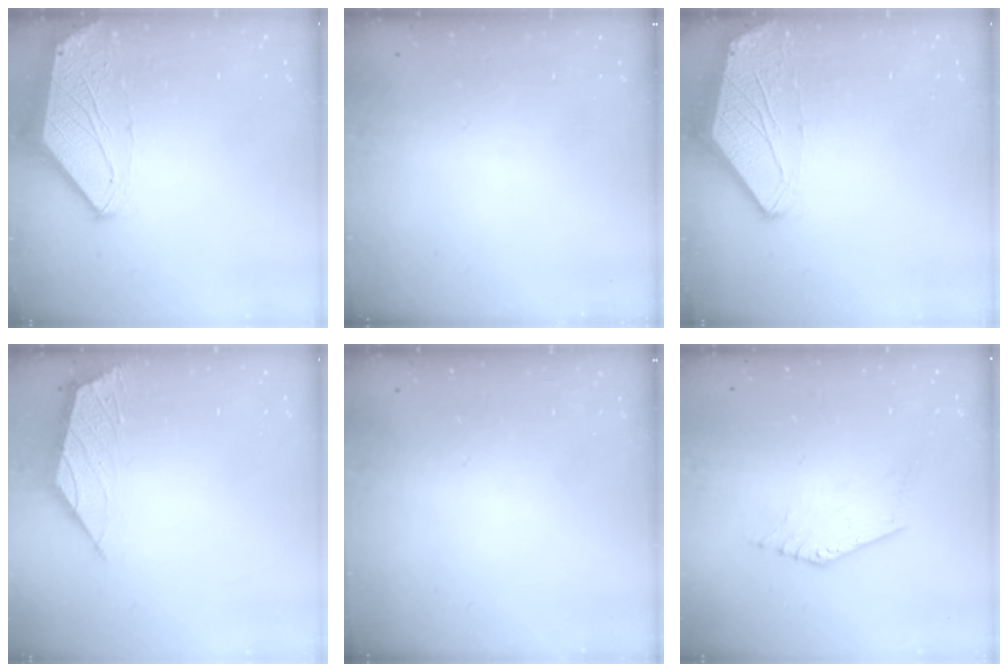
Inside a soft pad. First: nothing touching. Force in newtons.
{"total": 0.0}
{"total": 0.0}
{"total": 2.2, "press": 2.1, "slide": 0.5}
{"total": 0.0}
{"total": 2.7, "press": 2.6, "slide": 0.5}